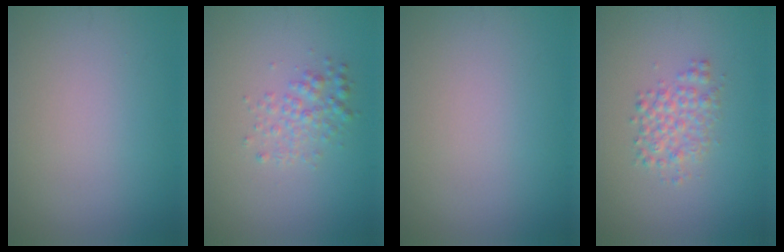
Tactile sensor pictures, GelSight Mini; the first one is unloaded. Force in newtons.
{"total": 2.2, "press": 2.2, "slide": 0.0}
{"total": 0.0}
{"total": 2.6, "press": 2.6, "slide": 0.0}